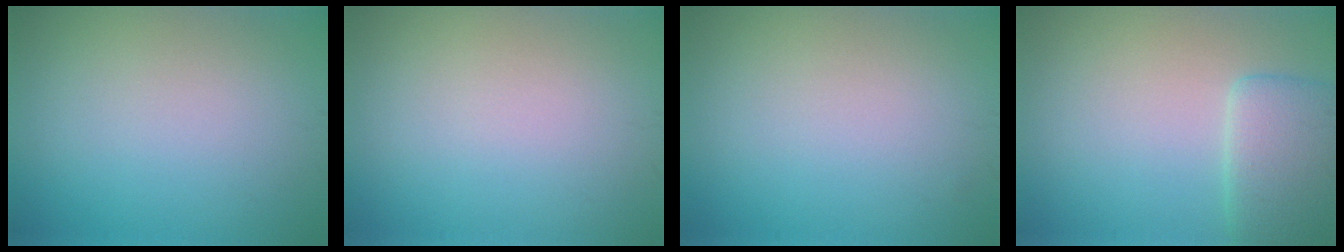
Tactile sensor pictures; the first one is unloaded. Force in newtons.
{"total": 0.0}
{"total": 0.0}
{"total": 3.7, "press": 3.7, "slide": 0.3}